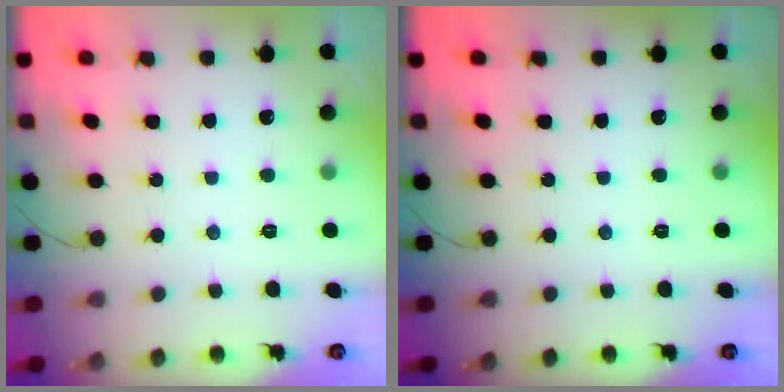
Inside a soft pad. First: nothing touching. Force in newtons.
{"total": 0.0}